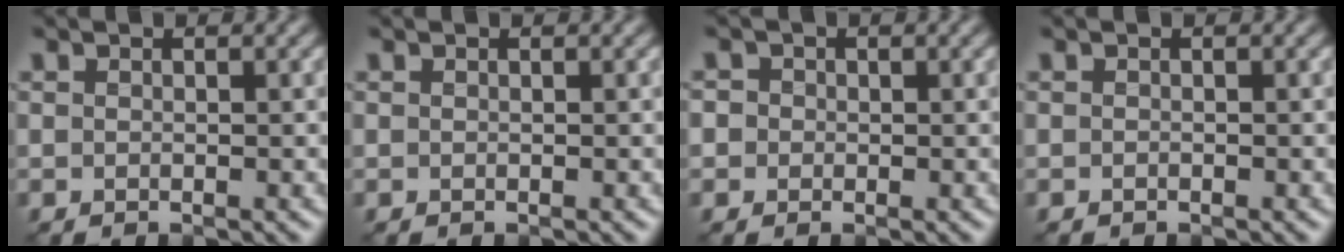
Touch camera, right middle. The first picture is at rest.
{"total": 0.0}
{"total": 2.3, "force": [0.6, 2.0, 0.9], "torque": [0.000, 0.019, -0.012]}
{"total": 0.0}